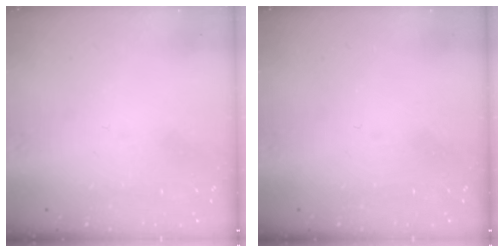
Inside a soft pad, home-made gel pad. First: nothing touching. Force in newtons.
{"total": 0.0}